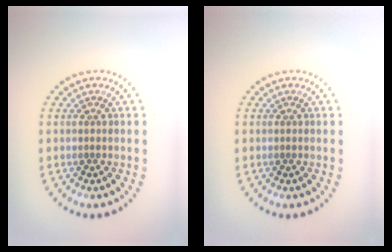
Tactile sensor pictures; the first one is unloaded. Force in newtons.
{"total": 0.0}